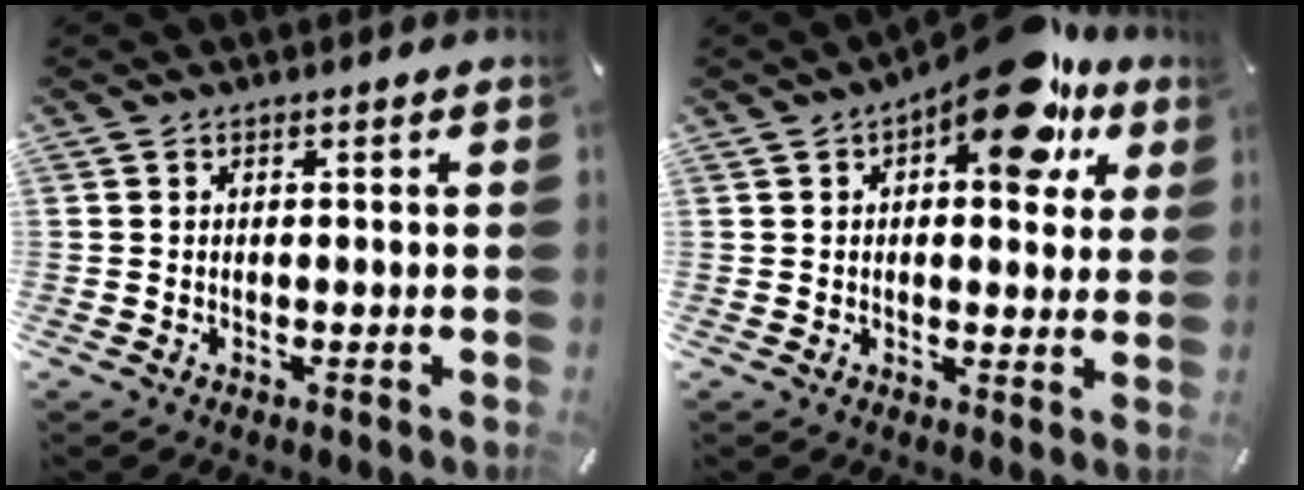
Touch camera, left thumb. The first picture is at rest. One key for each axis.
{"total": 16.0, "fx": 9.0, "fy": 7.2, "fz": 11.2, "tx": -0.144, "ty": -0.050, "tz": 0.146}